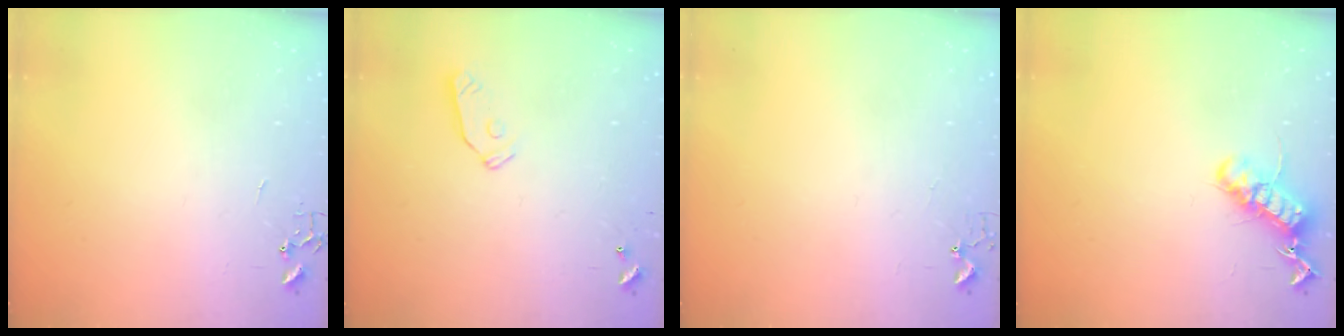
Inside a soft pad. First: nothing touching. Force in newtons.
{"total": 5.5, "press": 5.5, "slide": 0.2}
{"total": 2.7, "press": 2.7, "slide": 0.2}
{"total": 13.8, "press": 13.8, "slide": 0.7}